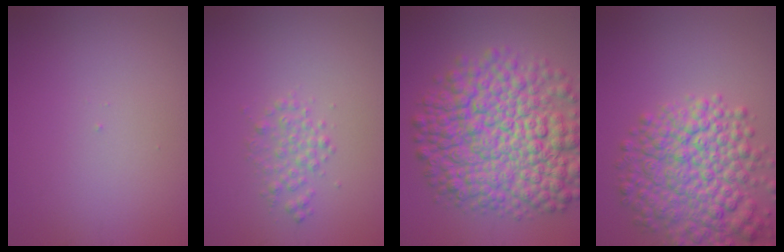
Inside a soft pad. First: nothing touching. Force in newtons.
{"total": 1.9, "press": 1.9, "slide": 0.0}
{"total": 12.8, "press": 12.8, "slide": 0.3}
{"total": 8.8, "press": 8.7, "slide": 0.4}